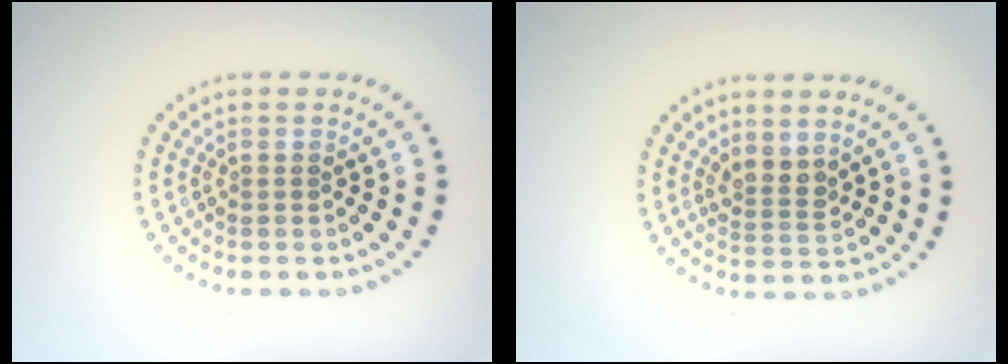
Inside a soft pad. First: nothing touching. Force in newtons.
{"total": 2.1, "press": 1.7, "slide": 1.2}